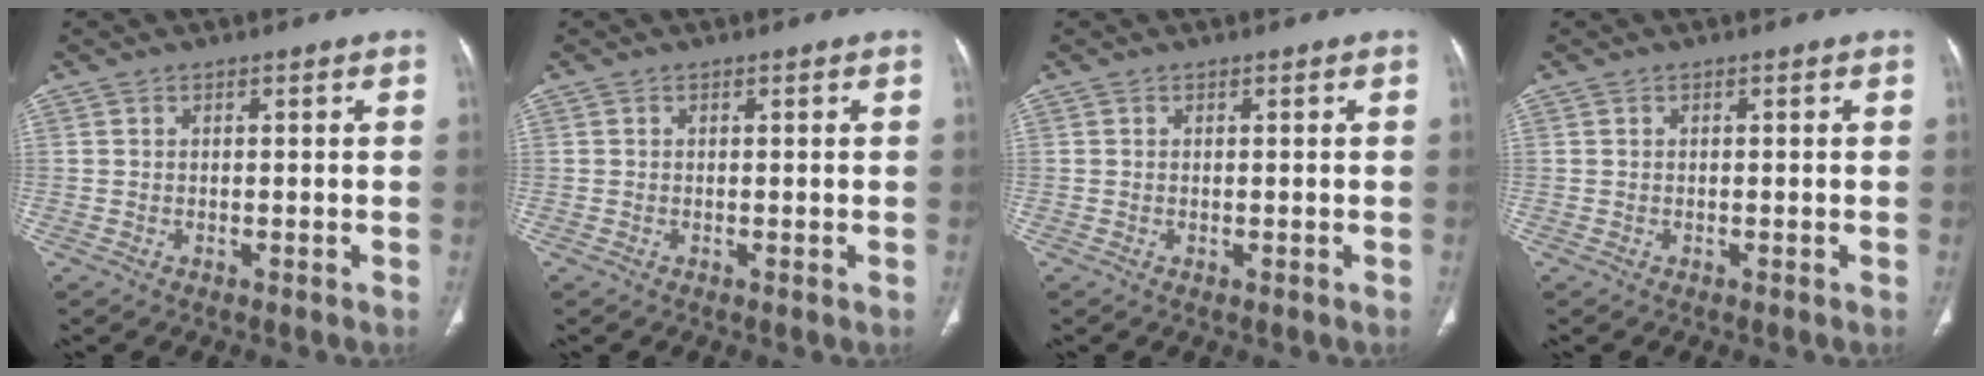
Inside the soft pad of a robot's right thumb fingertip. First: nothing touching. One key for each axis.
{"total": 0.0}
{"total": 0.0}
{"total": 0.0}